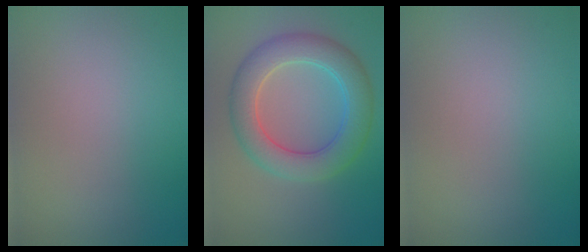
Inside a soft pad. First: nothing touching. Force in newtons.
{"total": 6.0, "press": 6.0, "slide": 0.2}
{"total": 0.0}